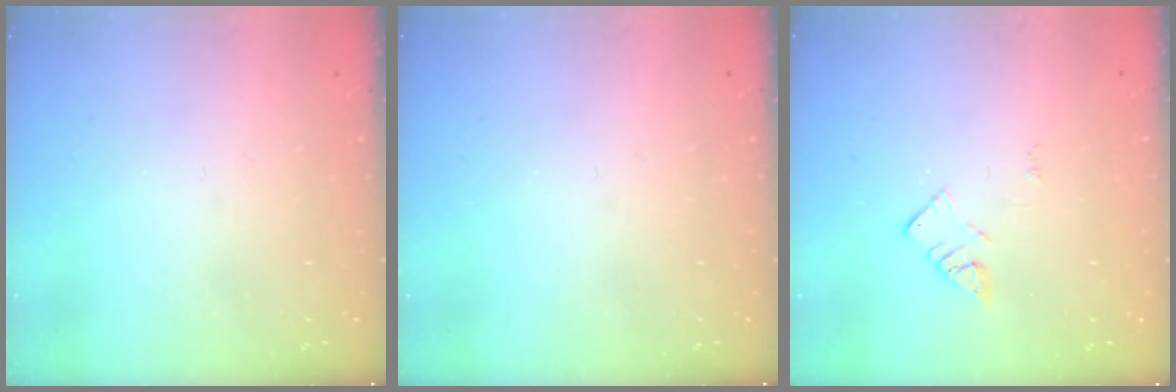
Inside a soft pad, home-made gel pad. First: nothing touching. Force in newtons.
{"total": 0.0}
{"total": 3.0, "press": 3.0, "slide": 0.4}